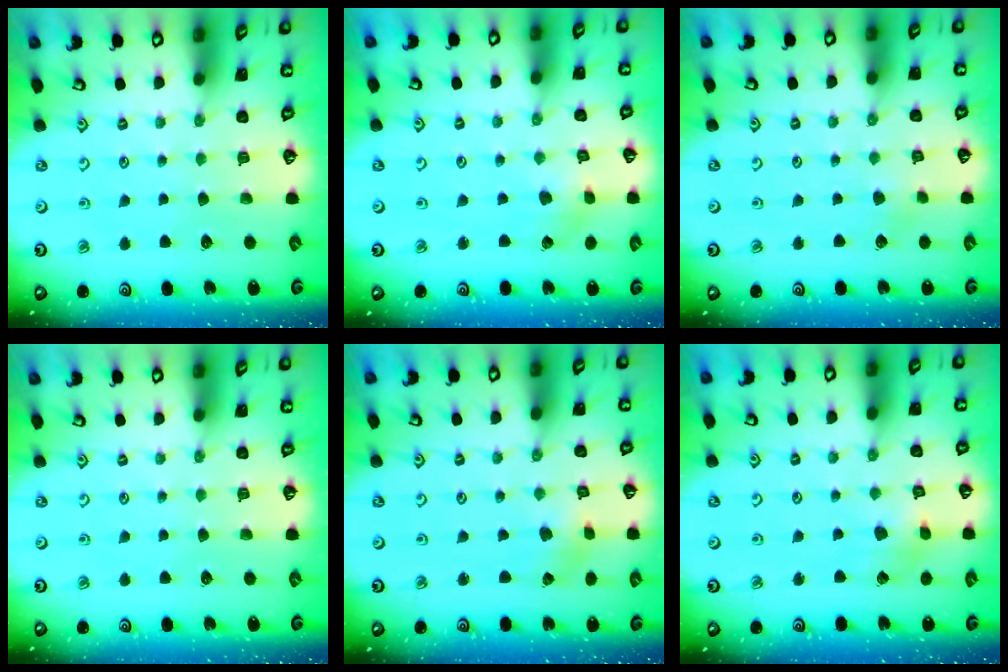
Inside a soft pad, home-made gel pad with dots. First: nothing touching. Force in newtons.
{"total": 2.3, "press": 2.3, "slide": 0.3}
{"total": 2.9, "press": 2.9, "slide": 0.2}
{"total": 0.0}
{"total": 1.4, "press": 1.4, "slide": 0.1}
{"total": 4.5, "press": 4.5, "slide": 0.6}